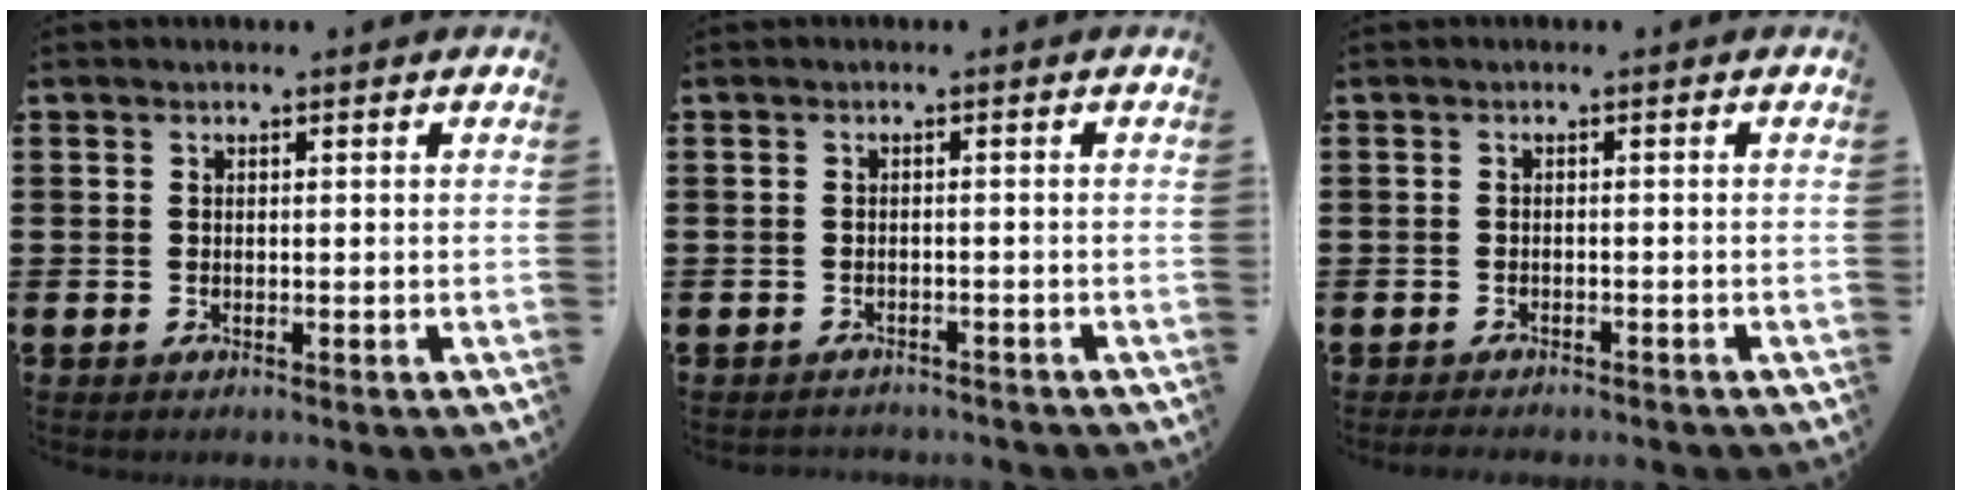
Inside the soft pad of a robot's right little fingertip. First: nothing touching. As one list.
[{"total": 1.0, "force": [-0.8, -0.1, -0.4], "torque": [0.005, 0.001, -0.018]}, {"total": 0.9, "force": [-0.9, -0.1, -0.1], "torque": [0.000, -0.002, -0.017]}]